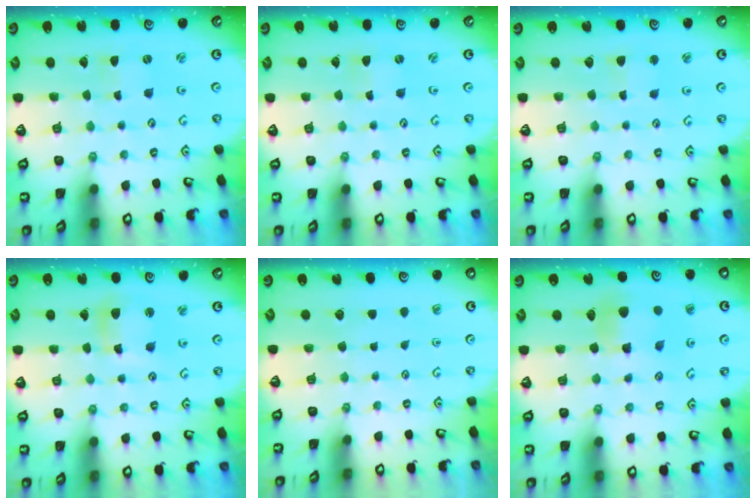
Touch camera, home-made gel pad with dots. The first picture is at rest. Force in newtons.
{"total": 0.0}
{"total": 2.5, "press": 2.4, "slide": 0.3}
{"total": 8.9, "press": 8.7, "slide": 1.4}
{"total": 0.0}
{"total": 7.2, "press": 7.2, "slide": 0.2}